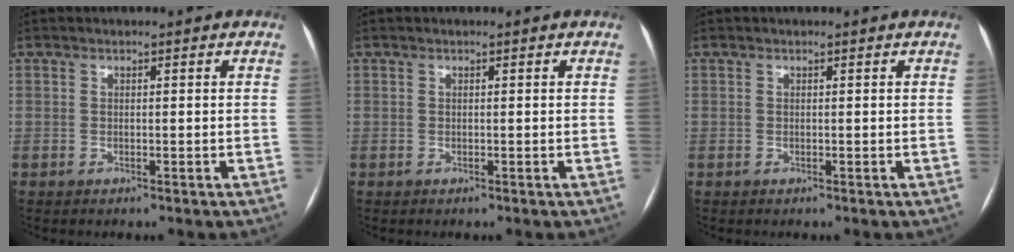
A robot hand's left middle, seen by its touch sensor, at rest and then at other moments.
{"total": 0.0}
{"total": 0.0}